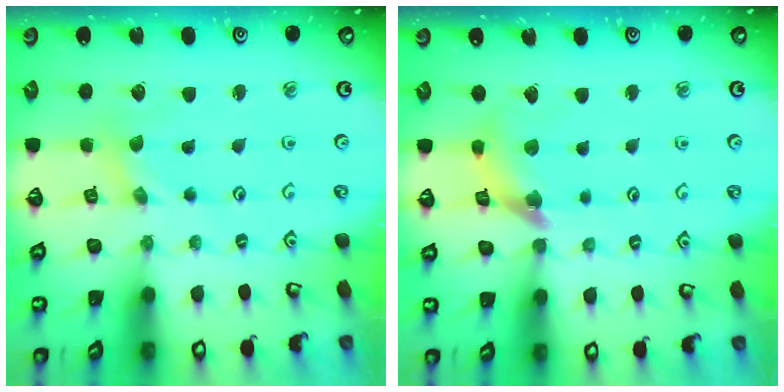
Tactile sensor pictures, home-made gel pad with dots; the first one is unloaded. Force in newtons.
{"total": 9.0, "press": 8.9, "slide": 0.9}